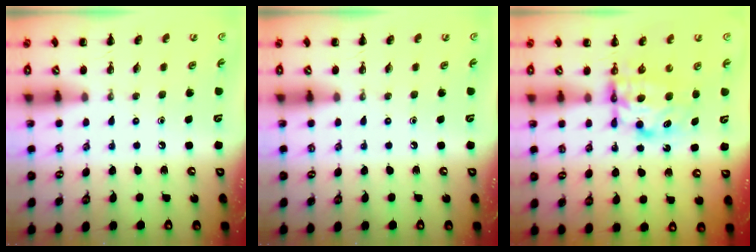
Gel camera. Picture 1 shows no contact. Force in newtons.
{"total": 0.0}
{"total": 6.7, "press": 6.6, "slide": 0.6}